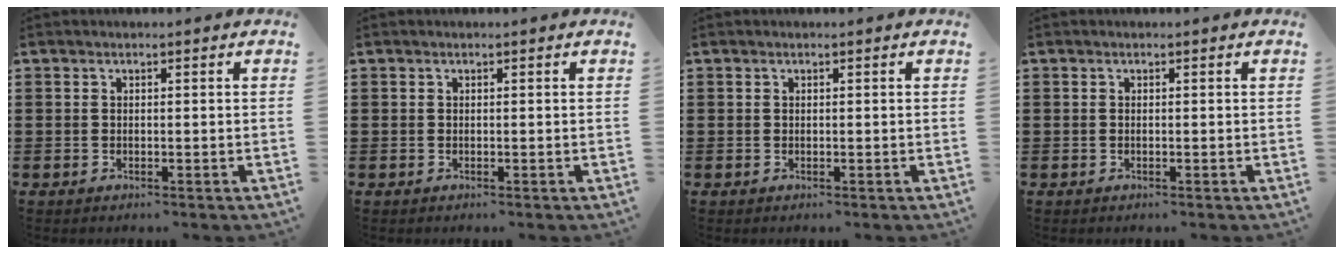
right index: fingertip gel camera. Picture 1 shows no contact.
{"total": 0.0}
{"total": 0.0}
{"total": 0.0}